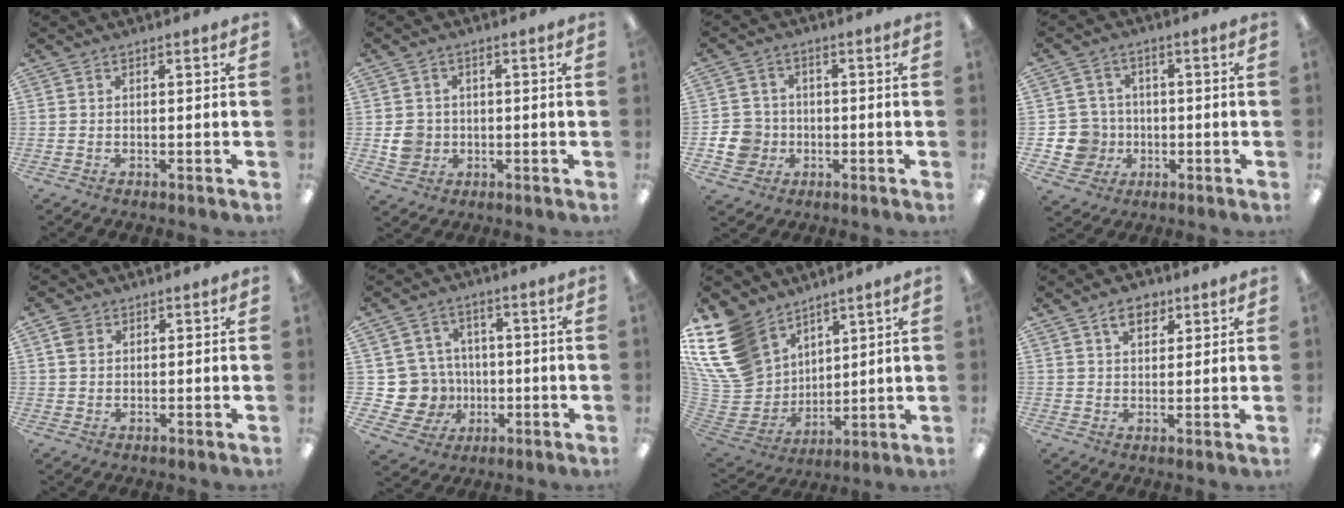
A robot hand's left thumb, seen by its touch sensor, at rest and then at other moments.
{"total": 5.0, "force": [-0.3, 4.7, 1.5], "torque": [-0.014, 0.006, -0.004]}
{"total": 7.4, "force": [-1.6, 6.8, 2.4], "torque": [-0.068, 0.015, -0.028]}
{"total": 8.0, "force": [-1.2, 7.7, 1.4], "torque": [-0.054, 0.014, -0.013]}
{"total": 3.2, "force": [1.6, 2.5, 1.1], "torque": [-0.029, 0.004, 0.031]}
{"total": 11.2, "force": [-1.2, 10.8, 2.8], "torque": [-0.086, 0.013, -0.009]}
{"total": 19.1, "force": [10.9, 13.5, 7.9], "torque": [-0.215, -0.065, 0.208]}
{"total": 5.4, "force": [3.4, 3.2, 2.7], "torque": [-0.039, -0.003, 0.058]}